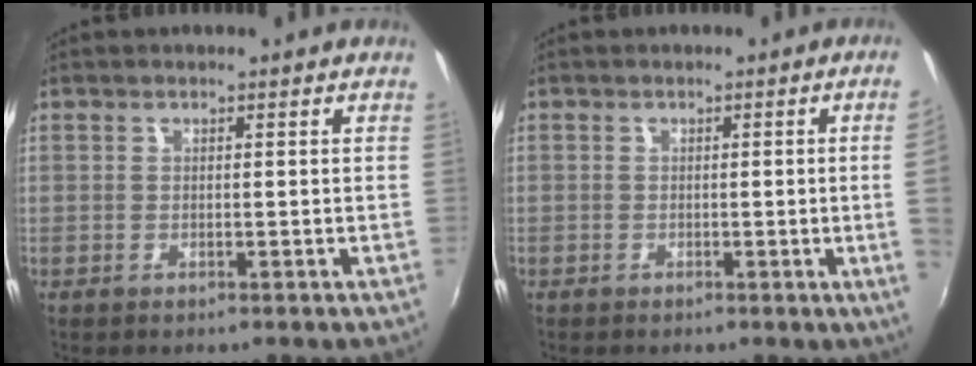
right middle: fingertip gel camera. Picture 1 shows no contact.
{"total": 3.6, "force": [0.0, -1.8, 3.1], "torque": [-0.052, -0.010, 0.005]}